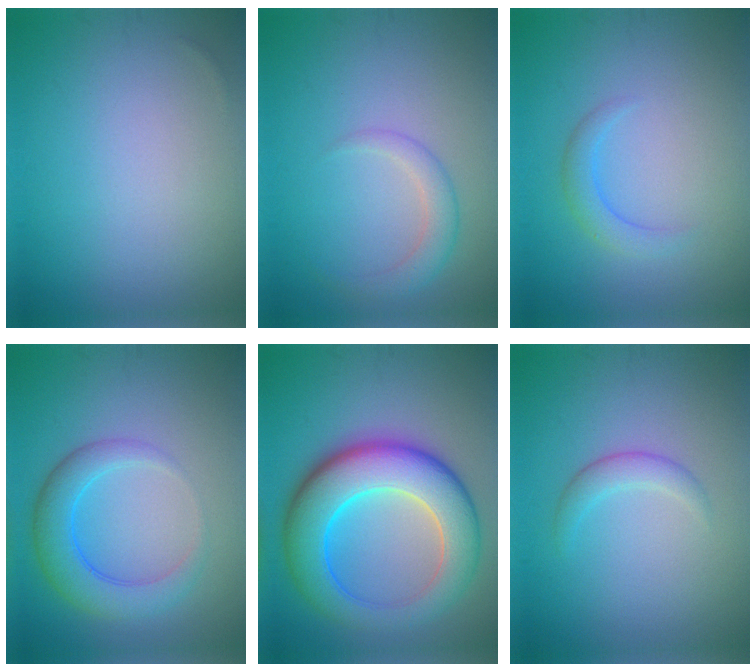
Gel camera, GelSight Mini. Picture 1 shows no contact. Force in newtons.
{"total": 2.3, "press": 2.2, "slide": 0.1}
{"total": 1.8, "press": 1.8, "slide": 0.2}
{"total": 4.4, "press": 4.3, "slide": 0.3}
{"total": 10.3, "press": 10.3, "slide": 0.1}
{"total": 1.7, "press": 1.7, "slide": 0.1}